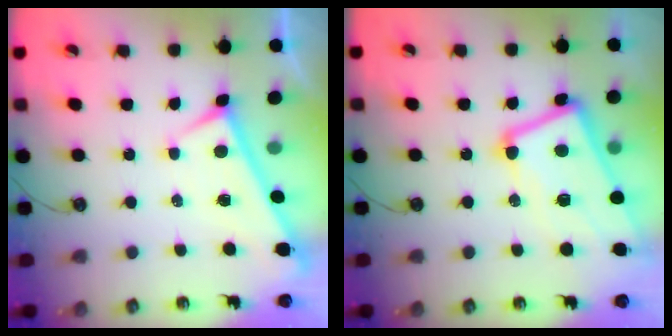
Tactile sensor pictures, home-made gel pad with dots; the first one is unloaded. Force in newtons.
{"total": 10.6, "press": 10.3, "slide": 2.4}